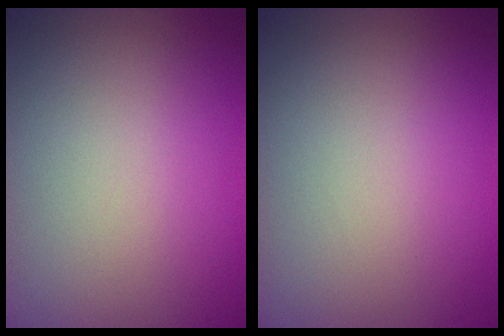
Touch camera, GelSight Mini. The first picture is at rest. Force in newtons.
{"total": 0.0}